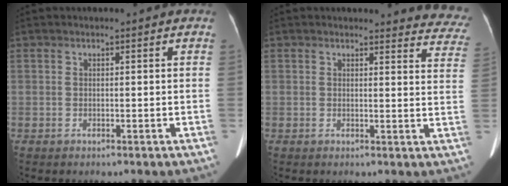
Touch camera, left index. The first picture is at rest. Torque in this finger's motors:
{"motor_torque": [-0.24, -0.27, 0.00, 0.00]}